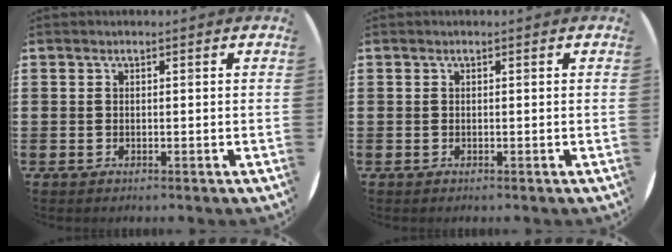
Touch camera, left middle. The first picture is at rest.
{"total": 0.0}